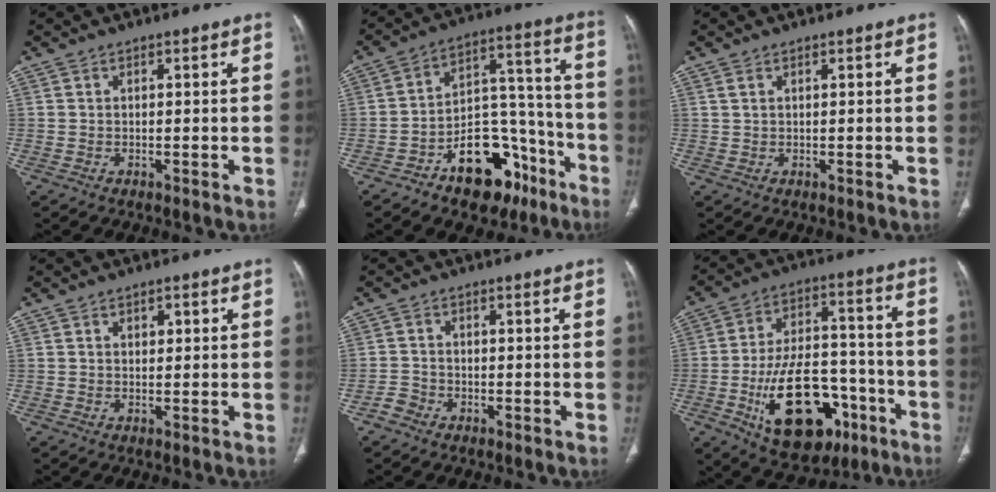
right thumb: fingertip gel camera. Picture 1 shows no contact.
{"total": 18.2, "force": [-10.1, 10.5, 10.9], "torque": [-0.106, 0.096, -0.150]}
{"total": 0.9, "force": [0.6, 0.4, 0.6], "torque": [-0.015, 0.007, 0.016]}
{"total": 1.7, "force": [0.7, 1.1, 1.1], "torque": [-0.011, -0.001, 0.011]}
{"total": 2.1, "force": [-1.3, 1.6, 0.3], "torque": [-0.004, 0.010, -0.031]}
{"total": 22.8, "force": [-9.2, 12.9, 16.5], "torque": [-0.243, 0.052, -0.127]}